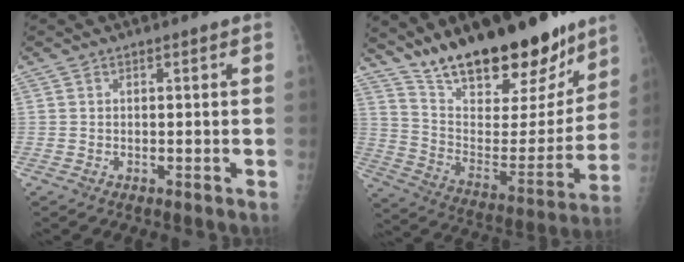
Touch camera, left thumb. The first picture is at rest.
{"total": 26.9, "force": [20.1, 9.9, 15.0], "torque": [-0.192, -0.088, 0.325]}